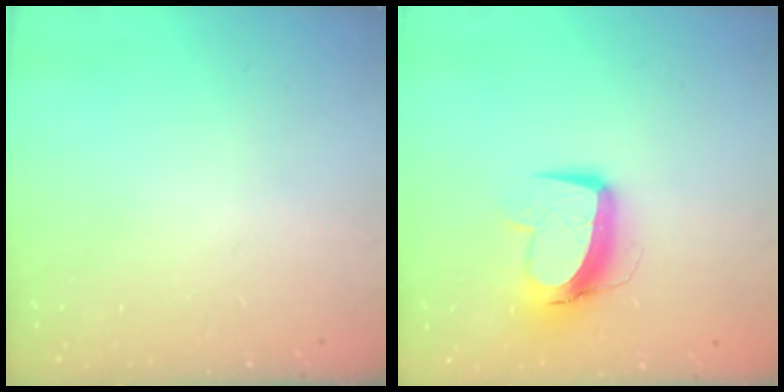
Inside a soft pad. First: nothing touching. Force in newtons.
{"total": 11.8, "press": 11.7, "slide": 1.2}